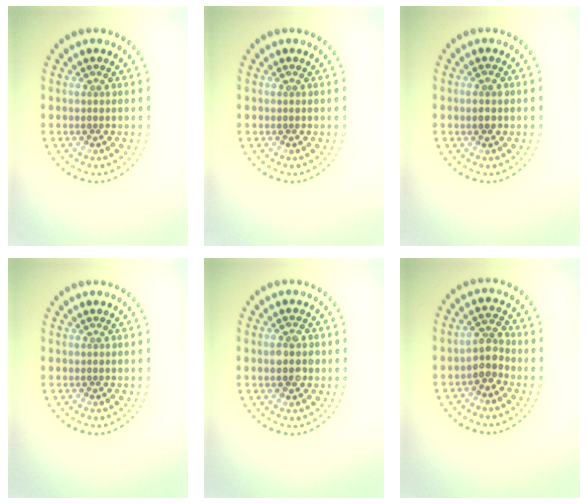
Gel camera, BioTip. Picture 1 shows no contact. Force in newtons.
{"total": 0.0}
{"total": 1.6, "press": 1.6, "slide": 0.2}
{"total": 0.0}
{"total": 2.1, "press": 2.1, "slide": 0.2}
{"total": 2.3, "press": 2.0, "slide": 1.2}